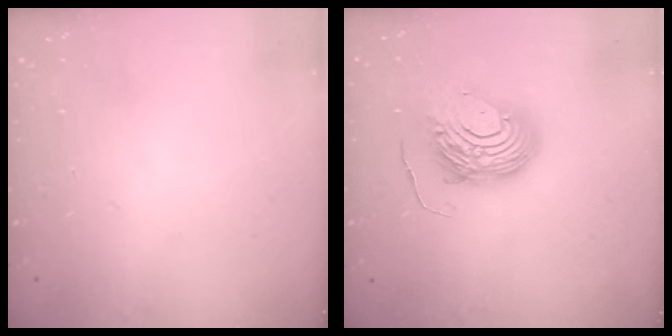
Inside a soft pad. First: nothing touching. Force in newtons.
{"total": 10.4, "press": 10.3, "slide": 1.1}